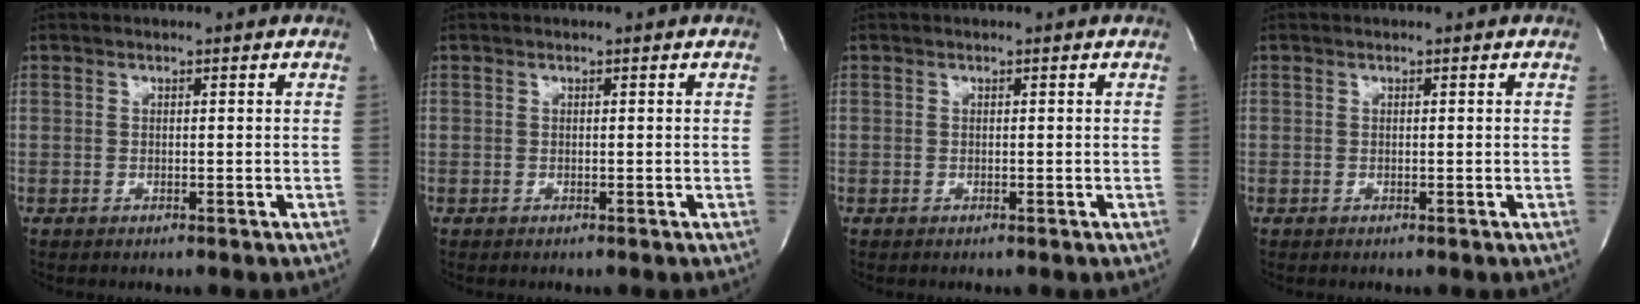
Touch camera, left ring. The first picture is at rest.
{"total": 0.0}
{"total": 0.0}
{"total": 0.0}